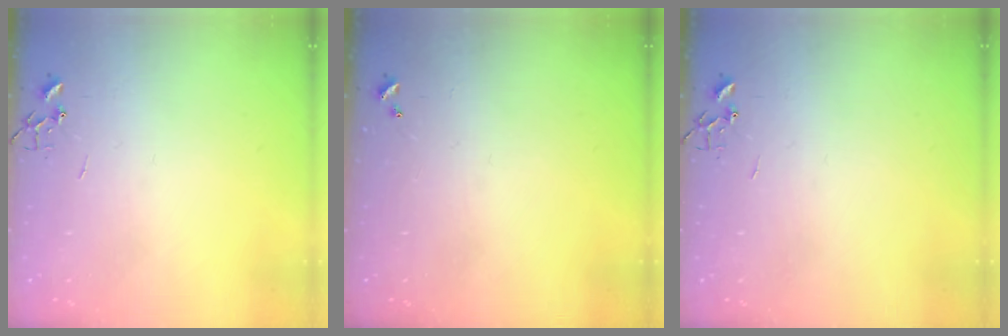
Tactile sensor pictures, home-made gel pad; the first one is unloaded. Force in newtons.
{"total": 0.0}
{"total": 0.0}